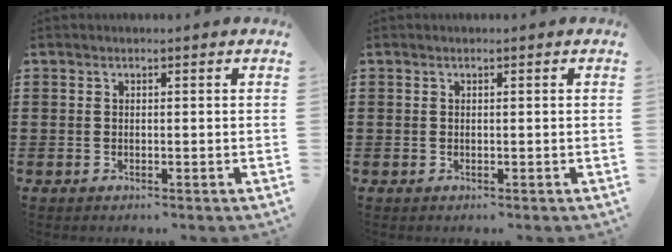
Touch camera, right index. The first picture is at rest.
{"total": 0.0}